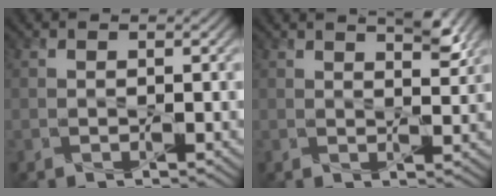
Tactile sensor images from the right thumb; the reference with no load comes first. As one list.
[{"total": 3.7, "force": [2.5, 1.0, 2.5], "torque": [-0.044, -0.002, 0.042]}]